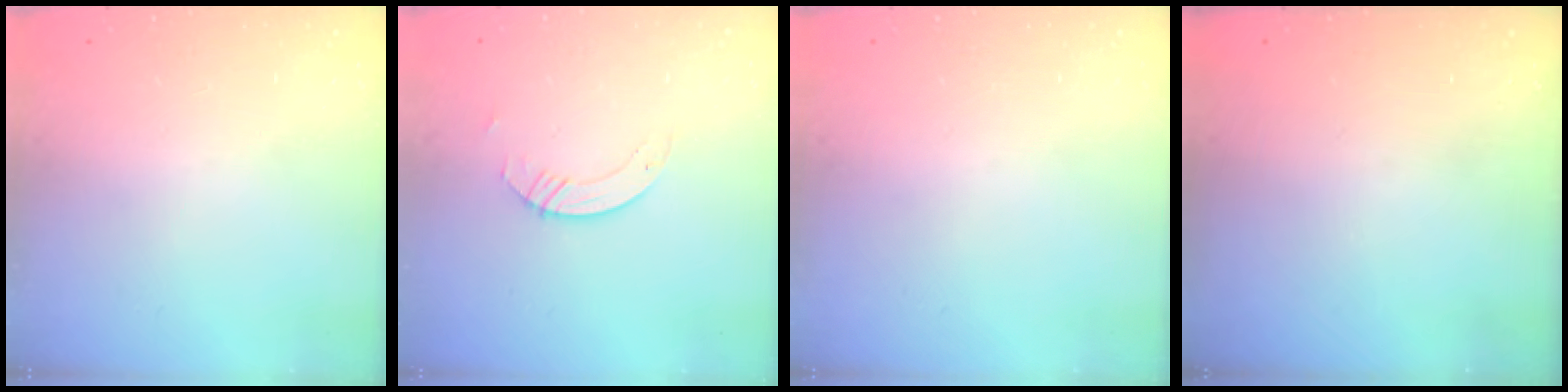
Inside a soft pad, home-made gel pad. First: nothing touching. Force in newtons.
{"total": 2.8, "press": 2.8, "slide": 0.2}
{"total": 0.0}
{"total": 0.0}